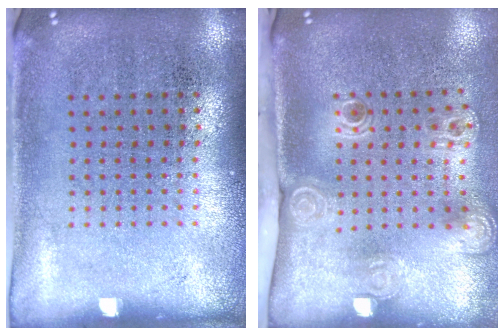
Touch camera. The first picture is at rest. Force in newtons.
{"total": 2.2, "press": 1.5, "slide": 1.6}